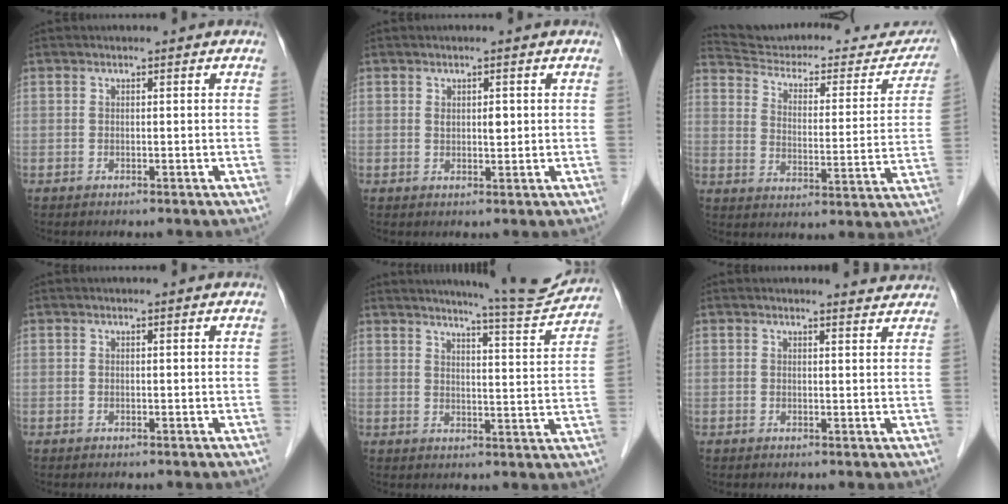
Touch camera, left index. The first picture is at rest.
{"total": 1.7, "force": [0.5, 0.8, 1.5], "torque": [-0.023, 0.000, 0.009]}
{"total": 25.7, "force": [24.1, 6.1, 6.5], "torque": [-0.095, -0.051, 0.307]}
{"total": 0.0}
{"total": 9.6, "force": [9.2, -0.6, 2.5], "torque": [-0.043, -0.023, 0.118]}
{"total": 2.7, "force": [2.7, 0.2, 0.0], "torque": [-0.006, -0.007, 0.022]}